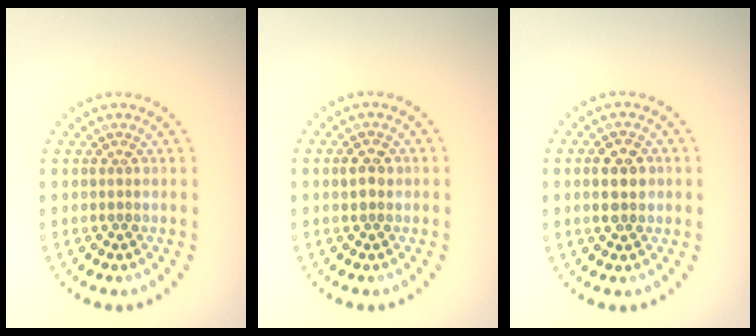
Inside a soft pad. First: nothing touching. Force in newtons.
{"total": 1.4, "press": 1.4, "slide": 0.3}
{"total": 2.9, "press": 2.9, "slide": 0.1}